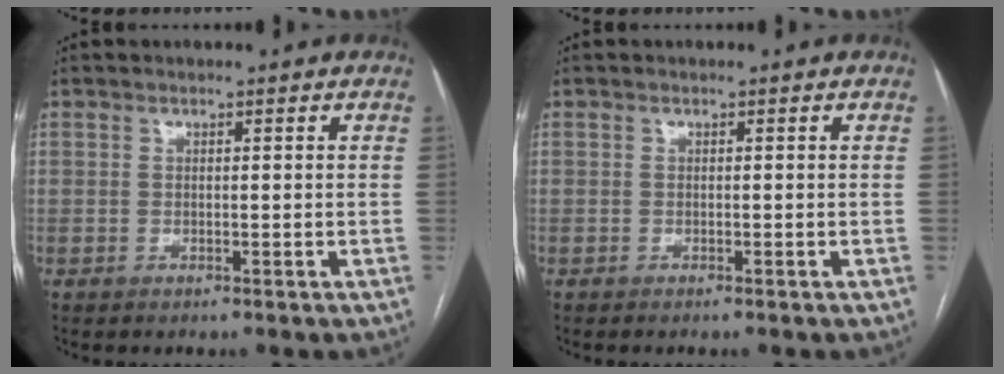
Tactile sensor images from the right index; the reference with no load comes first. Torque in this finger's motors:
{"motor_torque": [-0.07, 0.09, -0.07, 0.01]}